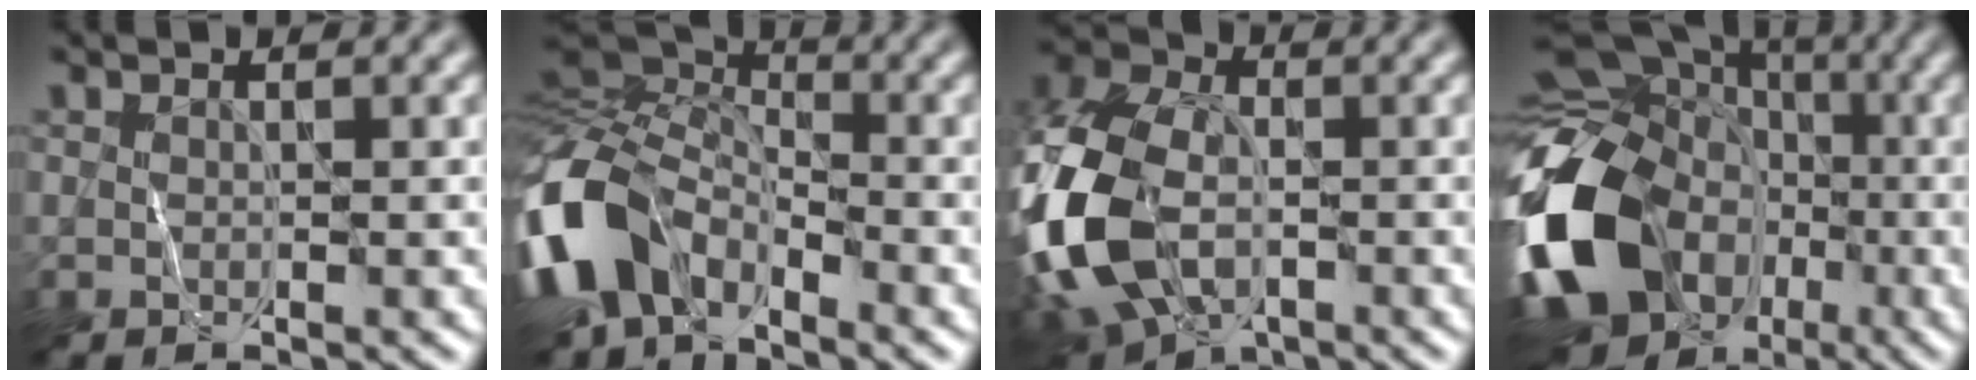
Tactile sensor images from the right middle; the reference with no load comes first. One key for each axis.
{"total": 11.4, "fx": -5.0, "fy": 7.3, "fz": 7.1, "tx": -0.170, "ty": -0.018, "tz": -0.108}
{"total": 13.9, "fx": -4.1, "fy": 8.8, "fz": 9.9, "tx": -0.242, "ty": -0.023, "tz": -0.084}
{"total": 16.7, "fx": -4.5, "fy": 13.1, "fz": 9.4, "tx": -0.216, "ty": -0.006, "tz": -0.095}